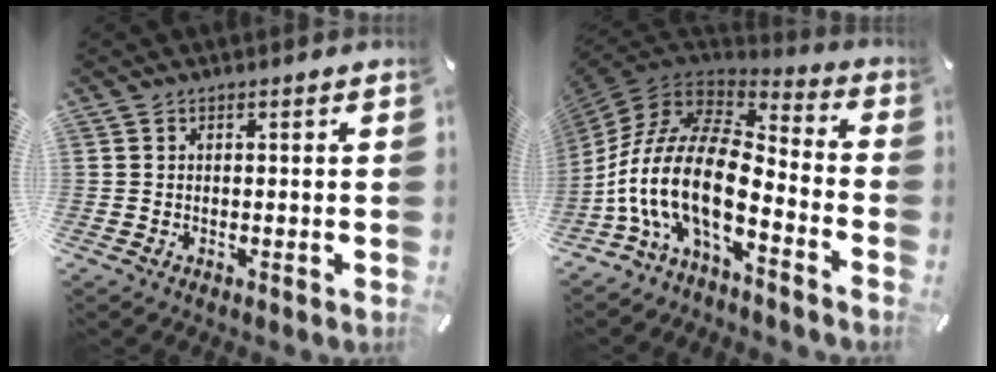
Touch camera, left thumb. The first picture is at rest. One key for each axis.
{"total": 18.5, "fx": -7.1, "fy": 8.5, "fz": 14.8, "tx": -0.343, "ty": -0.003, "tz": -0.135}